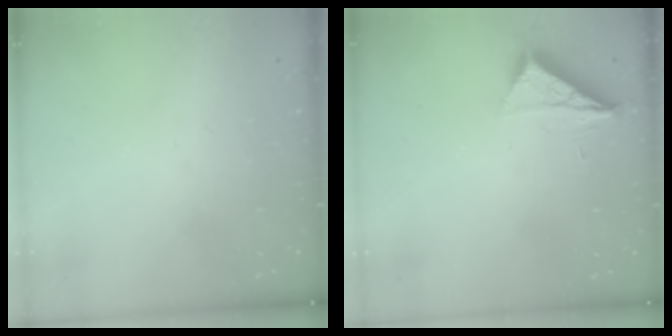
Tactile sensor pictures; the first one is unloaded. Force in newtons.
{"total": 7.7, "press": 7.7, "slide": 0.3}